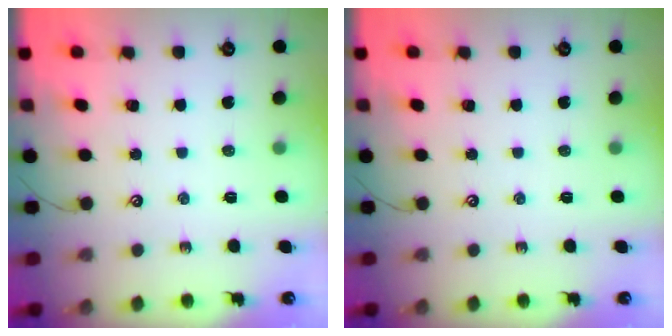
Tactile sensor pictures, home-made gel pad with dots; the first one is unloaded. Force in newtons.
{"total": 0.0}